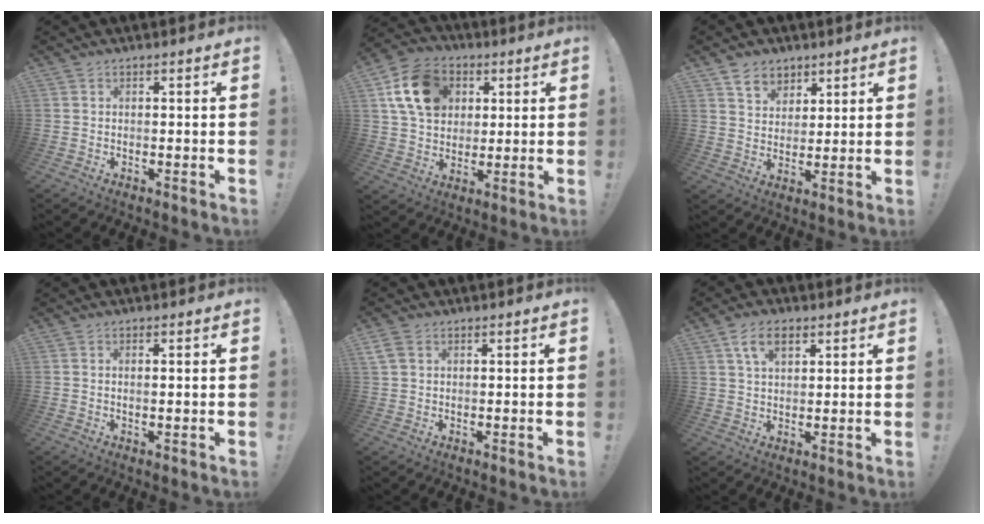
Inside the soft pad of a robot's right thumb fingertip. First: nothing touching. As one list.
[{"total": 16.3, "force": [5.3, 12.6, 9.0], "torque": [-0.145, -0.006, 0.109]}, {"total": 8.0, "force": [5.3, 5.9, 1.4], "torque": [-0.023, -0.036, 0.104]}, {"total": 1.1, "force": [0.4, 0.1, 1.0], "torque": [-0.008, -0.005, 0.004]}, {"total": 3.6, "force": [1.7, 2.4, 2.0], "torque": [-0.039, 0.004, 0.035]}, {"total": 9.6, "force": [6.1, 5.9, 4.5], "torque": [-0.076, -0.022, 0.116]}]